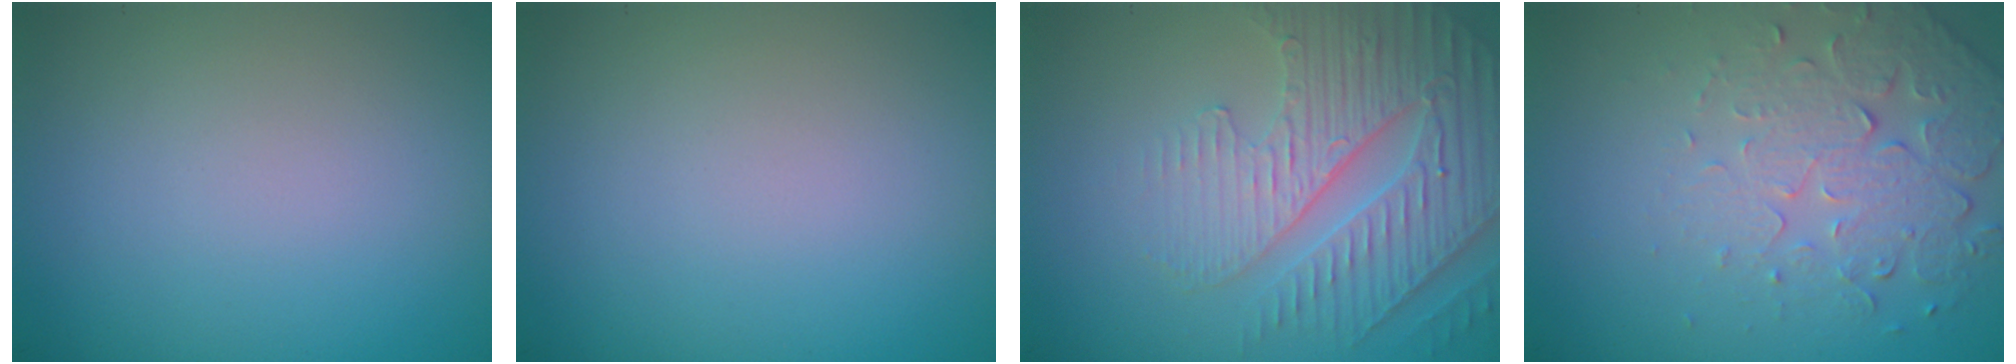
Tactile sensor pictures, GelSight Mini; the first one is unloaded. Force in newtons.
{"total": 0.0}
{"total": 4.8, "press": 4.4, "slide": 1.9}
{"total": 5.1, "press": 3.7, "slide": 3.5}